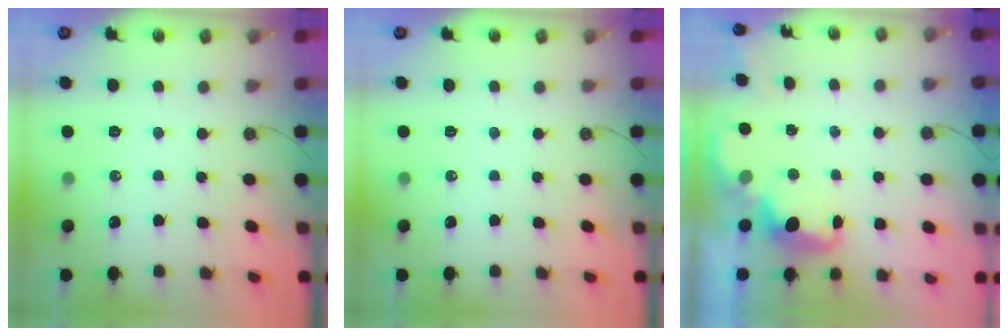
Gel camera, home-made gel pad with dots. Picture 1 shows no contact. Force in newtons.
{"total": 0.0}
{"total": 2.2, "press": 2.1, "slide": 0.6}